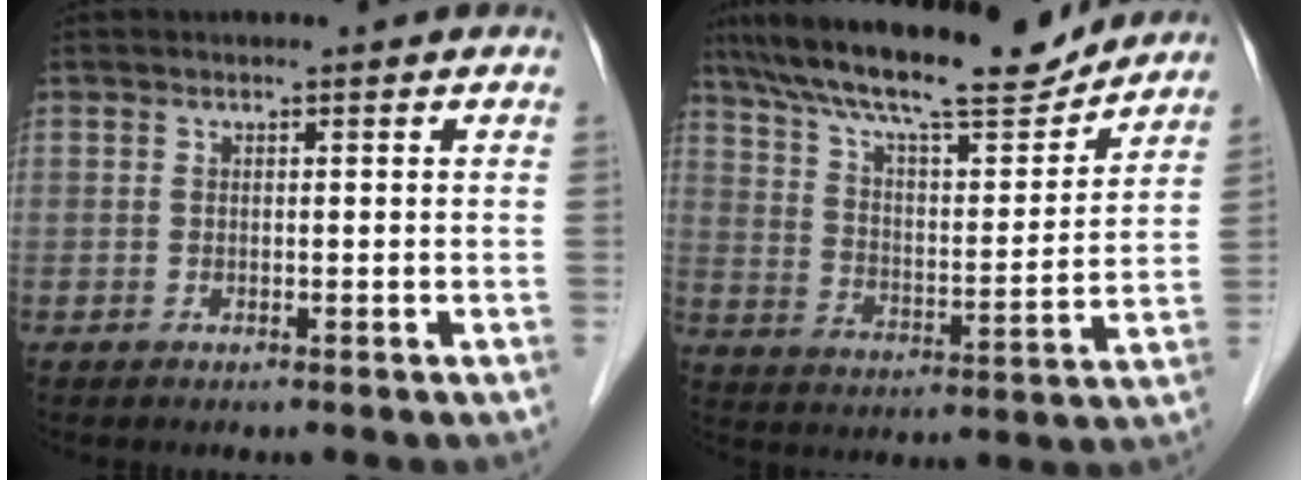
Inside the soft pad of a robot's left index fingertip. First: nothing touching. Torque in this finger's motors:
{"motor_torque": [0.78, -0.82, 0.86, 0.17]}